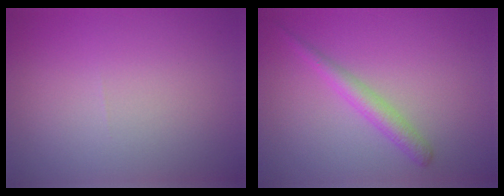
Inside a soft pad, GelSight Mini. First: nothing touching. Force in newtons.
{"total": 2.2, "press": 2.2, "slide": 0.0}